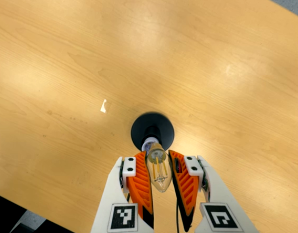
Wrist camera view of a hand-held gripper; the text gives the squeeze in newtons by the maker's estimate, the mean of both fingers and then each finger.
{"total": 20.1, "left": 22.1, "right": 18.2}